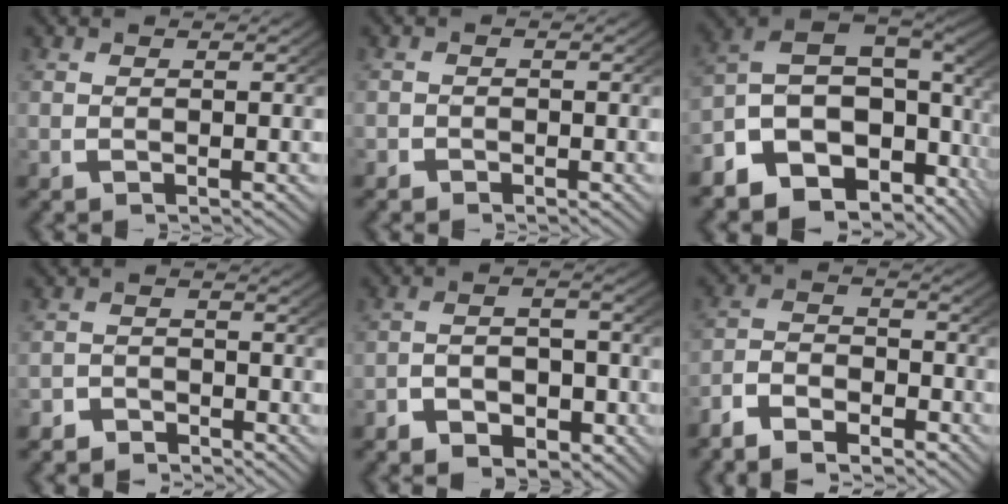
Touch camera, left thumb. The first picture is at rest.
{"total": 1.2, "force": [-0.9, 0.8, -0.2], "torque": [0.009, -0.005, -0.020]}
{"total": 15.3, "force": [-1.3, 10.8, 10.8], "torque": [-0.217, -0.034, -0.015]}
{"total": 3.1, "force": [-2.9, 1.2, 0.0], "torque": [0.006, -0.015, -0.051]}
{"total": 4.6, "force": [-2.1, 3.0, 2.8], "torque": [-0.041, -0.013, -0.036]}
{"total": 4.9, "force": [-3.4, 2.7, 2.3], "torque": [-0.038, -0.012, -0.064]}